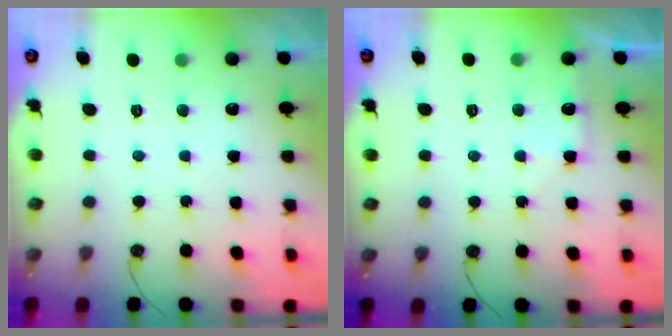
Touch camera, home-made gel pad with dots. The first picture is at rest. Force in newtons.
{"total": 5.3, "press": 5.2, "slide": 0.7}